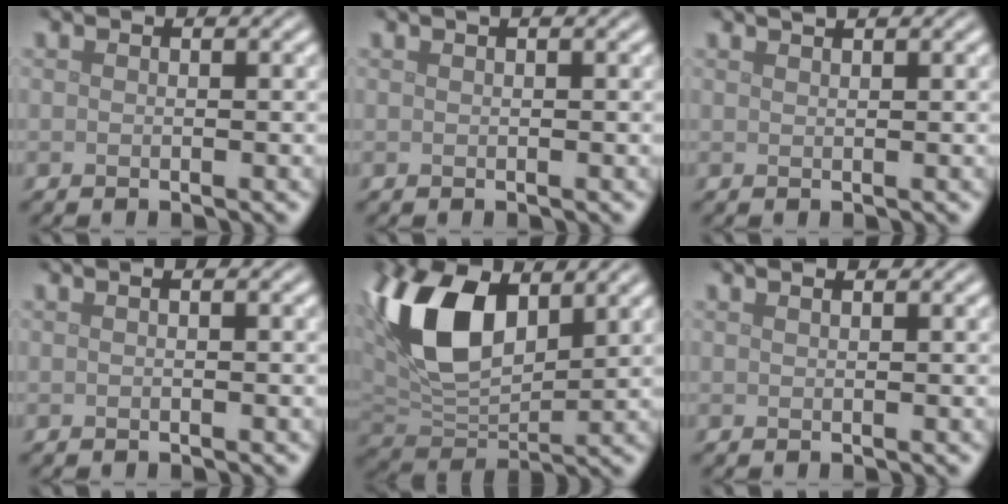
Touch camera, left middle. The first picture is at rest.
{"total": 0.8, "force": [0.5, 0.2, 0.6], "torque": [-0.010, 0.006, 0.007]}
{"total": 1.0, "force": [0.8, 0.2, 0.6], "torque": [-0.005, 0.000, 0.008]}
{"total": 0.8, "force": [0.2, 0.3, 0.8], "torque": [-0.012, 0.003, -0.002]}
{"total": 10.7, "force": [3.6, 5.9, 8.1], "torque": [-0.180, 0.011, 0.063]}
{"total": 0.9, "force": [0.7, 0.2, 0.5], "torque": [-0.006, 0.000, 0.005]}